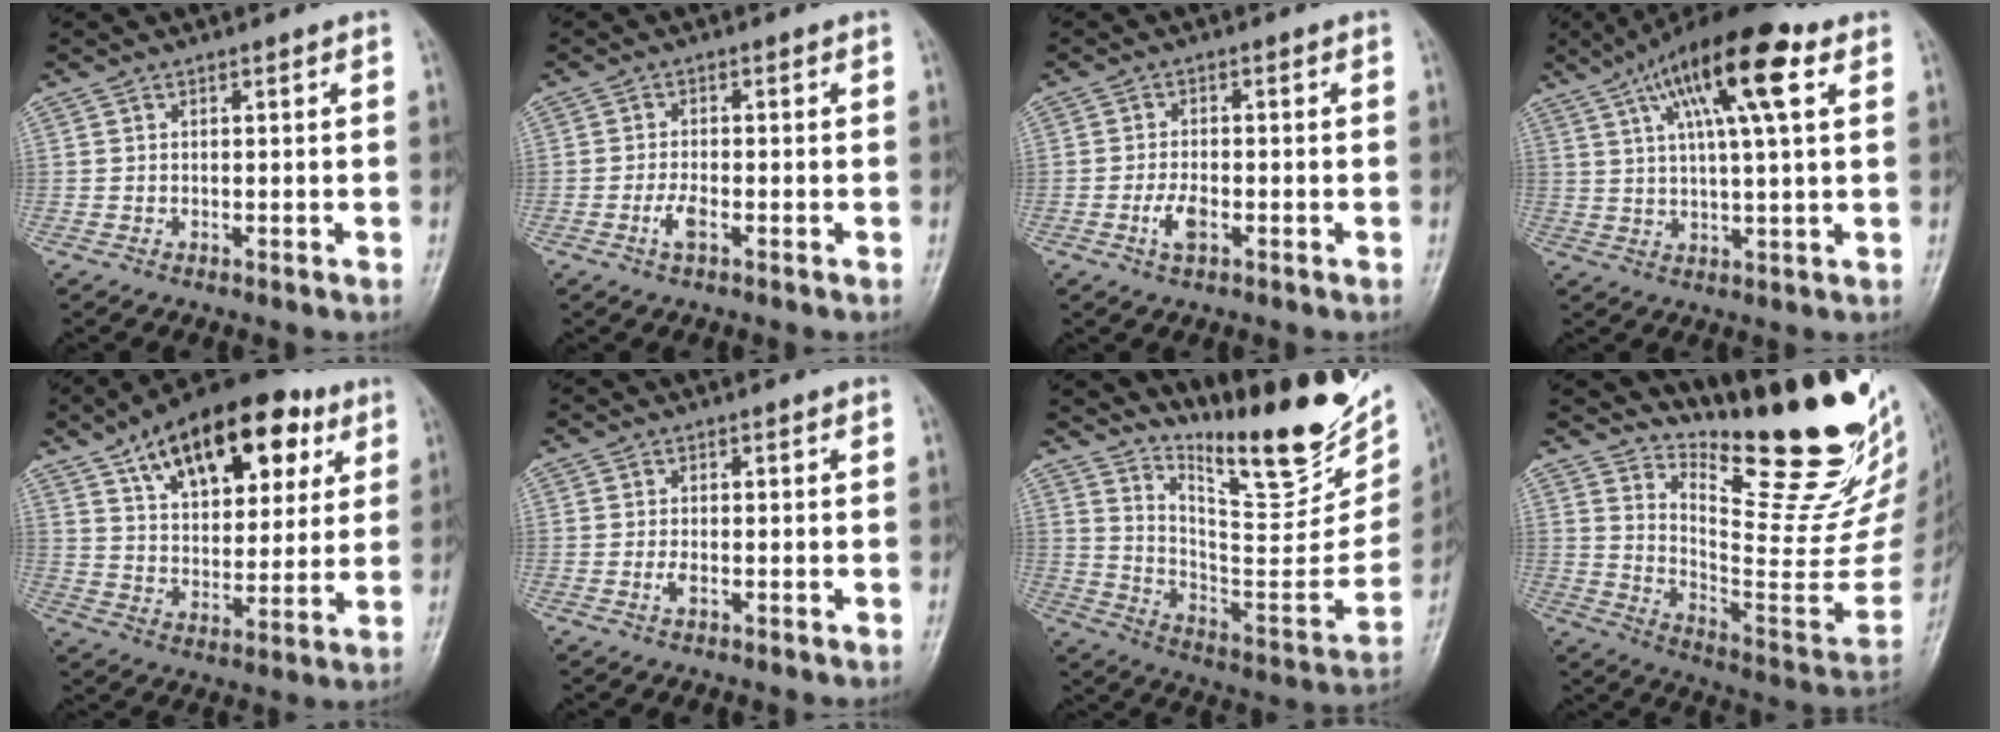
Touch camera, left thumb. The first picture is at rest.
{"total": 3.0, "force": [-1.3, 1.1, 2.4], "torque": [-0.053, 0.006, -0.028]}
{"total": 3.8, "force": [-1.5, 1.7, 3.0], "torque": [-0.062, 0.007, -0.029]}
{"total": 16.5, "force": [7.1, 4.2, 14.2], "torque": [-0.229, 0.003, 0.113]}
{"total": 22.1, "force": [11.0, 11.5, 15.4], "torque": [-0.201, -0.018, 0.176]}
{"total": 1.2, "force": [-0.3, 0.5, 1.0], "torque": [-0.022, -0.002, -0.007]}
{"total": 26.2, "force": [18.8, 7.1, 16.7], "torque": [-0.212, -0.116, 0.289]}
{"total": 26.1, "force": [20.2, 6.2, 15.3], "torque": [-0.186, -0.172, 0.292]}